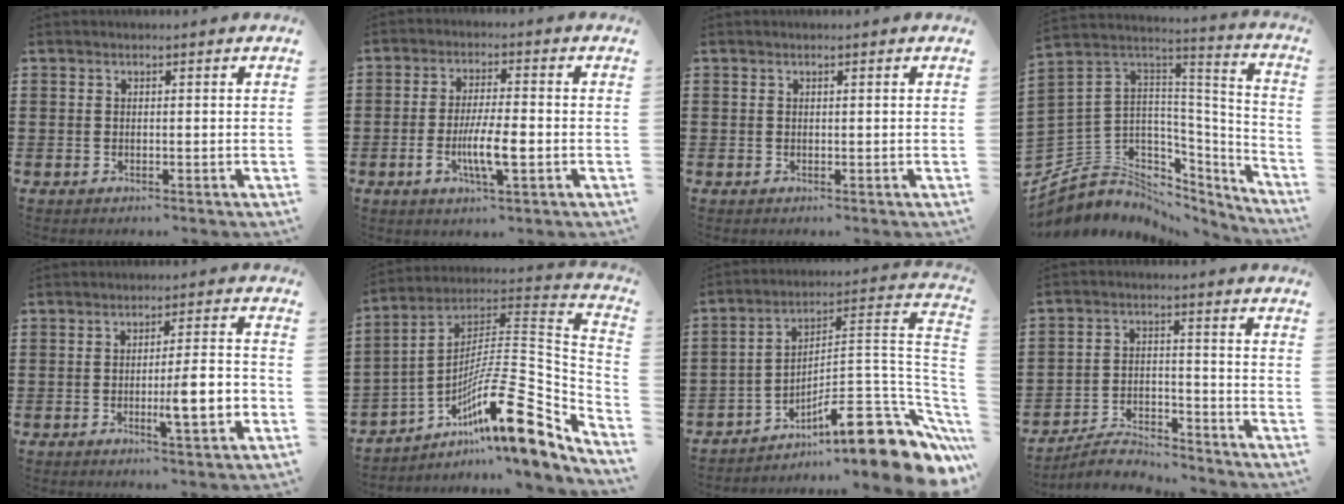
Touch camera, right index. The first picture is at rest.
{"total": 7.0, "force": [-2.0, 1.4, 6.5], "torque": [-0.128, -0.009, -0.038]}
{"total": 0.0}
{"total": 6.6, "force": [-1.5, 6.3, 1.2], "torque": [-0.063, -0.026, -0.022]}
{"total": 6.2, "force": [-1.6, 0.7, 6.0], "torque": [-0.088, -0.007, -0.028]}
{"total": 17.6, "force": [-8.0, 4.5, 15.0], "torque": [-0.240, -0.011, -0.148]}
{"total": 12.9, "force": [-7.8, 3.2, 9.8], "torque": [-0.127, 0.000, -0.137]}
{"total": 4.0, "force": [-3.9, 0.8, 0.5], "torque": [-0.013, 0.007, -0.080]}